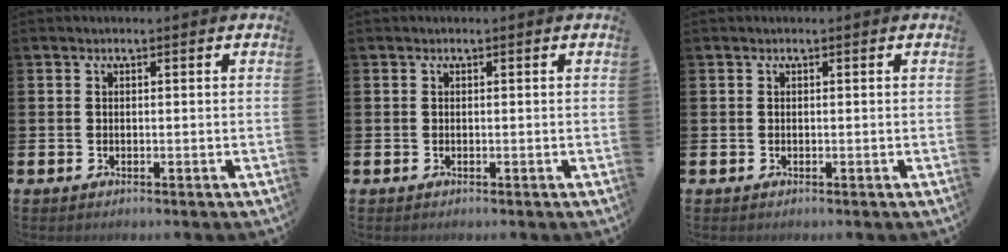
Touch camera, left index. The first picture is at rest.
{"total": 0.0}
{"total": 0.0}